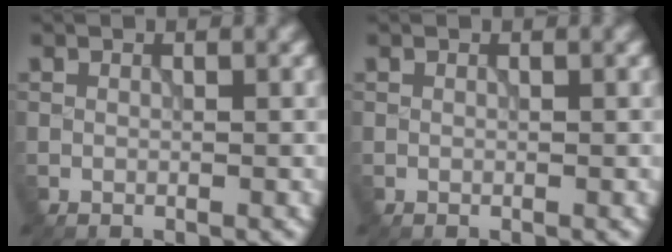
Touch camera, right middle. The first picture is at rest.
{"total": 0.0}